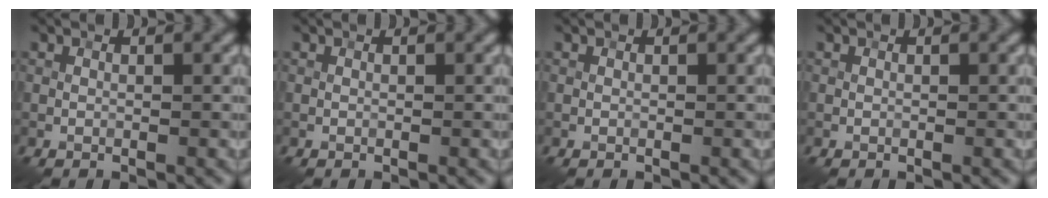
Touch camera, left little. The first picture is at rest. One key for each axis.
{"total": 0.0}
{"total": 0.0}
{"total": 0.0}